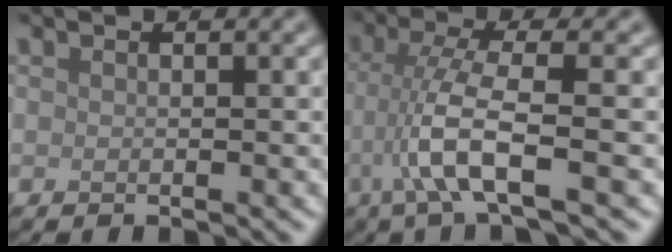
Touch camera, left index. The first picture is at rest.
{"total": 4.8, "force": [-1.5, 0.5, 4.5], "torque": [-0.094, 0.009, -0.034]}